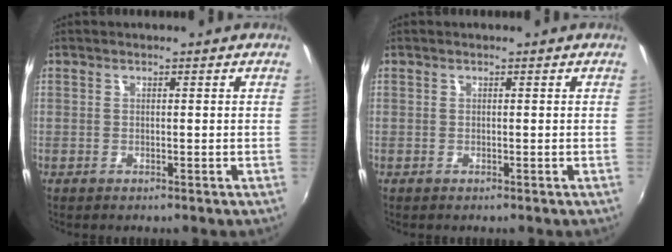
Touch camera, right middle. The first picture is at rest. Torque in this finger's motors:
{"motor_torque": [0.18, -0.03, 0.04, 0.01]}